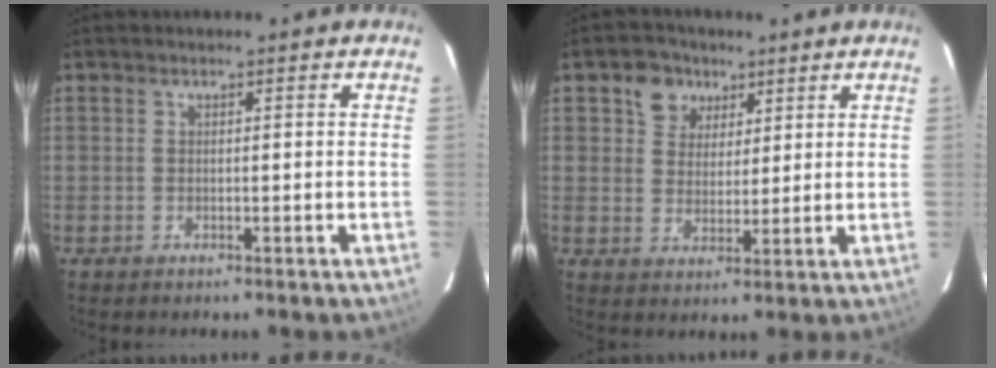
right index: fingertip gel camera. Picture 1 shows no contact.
{"total": 6.5, "force": [3.3, 5.3, 1.7], "torque": [-0.027, 0.014, 0.057]}